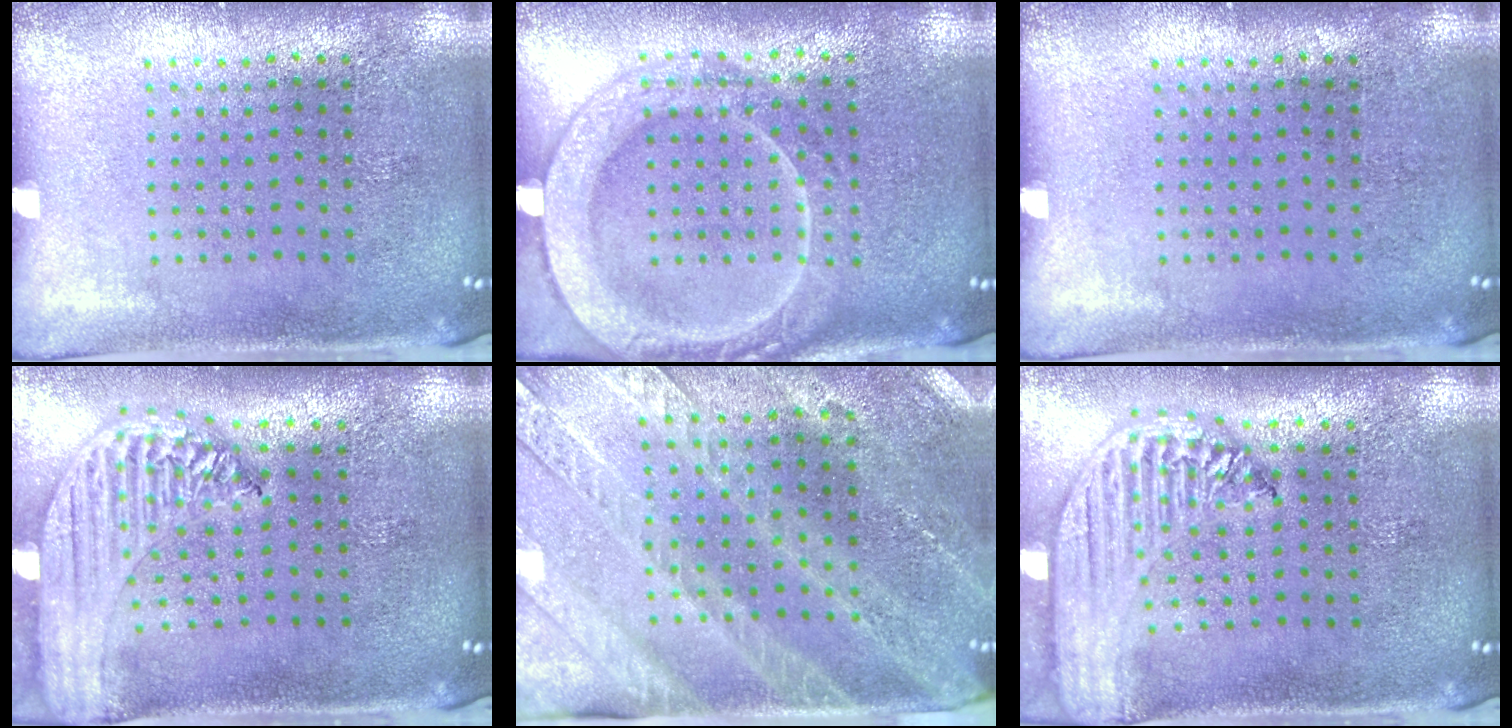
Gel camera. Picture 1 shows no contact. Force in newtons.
{"total": 2.0, "press": 2.0, "slide": 0.2}
{"total": 0.0}
{"total": 2.2, "press": 2.0, "slide": 1.0}
{"total": 2.9, "press": 2.7, "slide": 1.2}
{"total": 2.6, "press": 2.1, "slide": 1.5}